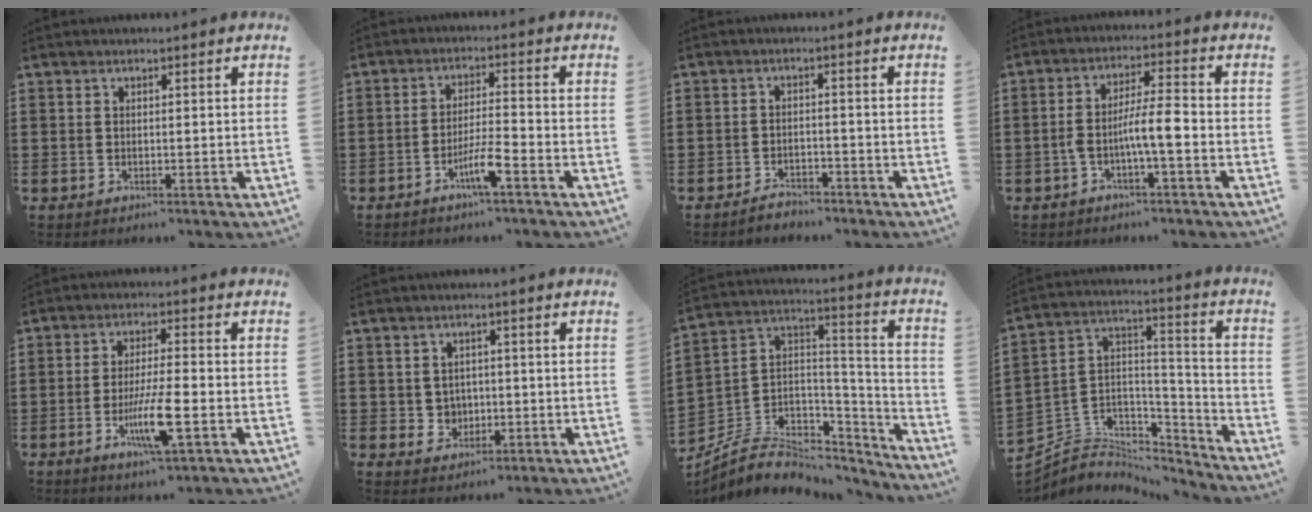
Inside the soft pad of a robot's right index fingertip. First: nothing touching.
{"total": 4.9, "force": [-2.8, 0.3, 3.9], "torque": [-0.080, -0.006, -0.055]}
{"total": 2.5, "force": [-2.4, 0.5, 0.4], "torque": [-0.012, 0.004, -0.049]}
{"total": 6.5, "force": [-2.2, 1.4, 5.9], "torque": [-0.110, 0.007, -0.044]}
{"total": 8.3, "force": [-2.8, 1.3, 7.7], "torque": [-0.148, -0.013, -0.051]}
{"total": 2.5, "force": [-0.2, 2.3, 0.8], "torque": [-0.026, 0.008, -0.007]}
{"total": 7.2, "force": [-4.1, 5.5, 2.2], "torque": [-0.057, 0.004, -0.070]}
{"total": 4.8, "force": [-3.5, 3.3, 0.7], "torque": [-0.043, -0.012, -0.074]}